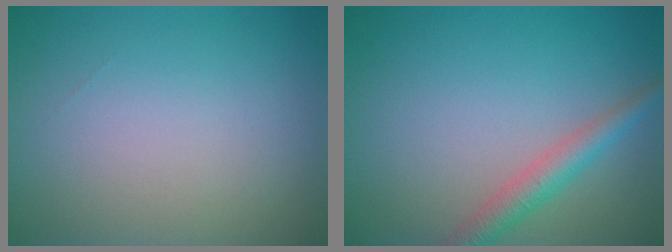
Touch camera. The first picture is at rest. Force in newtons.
{"total": 2.8, "press": 2.8, "slide": 0.2}